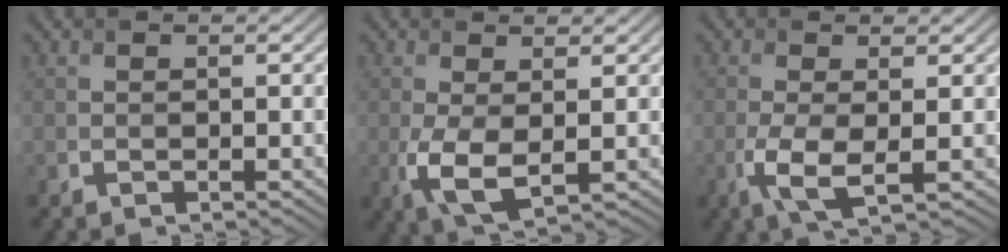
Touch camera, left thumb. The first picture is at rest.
{"total": 4.9, "force": [-0.4, 2.2, 4.3], "torque": [-0.110, -0.012, -0.003]}
{"total": 4.5, "force": [-1.0, 1.4, 4.1], "torque": [-0.100, -0.006, -0.022]}